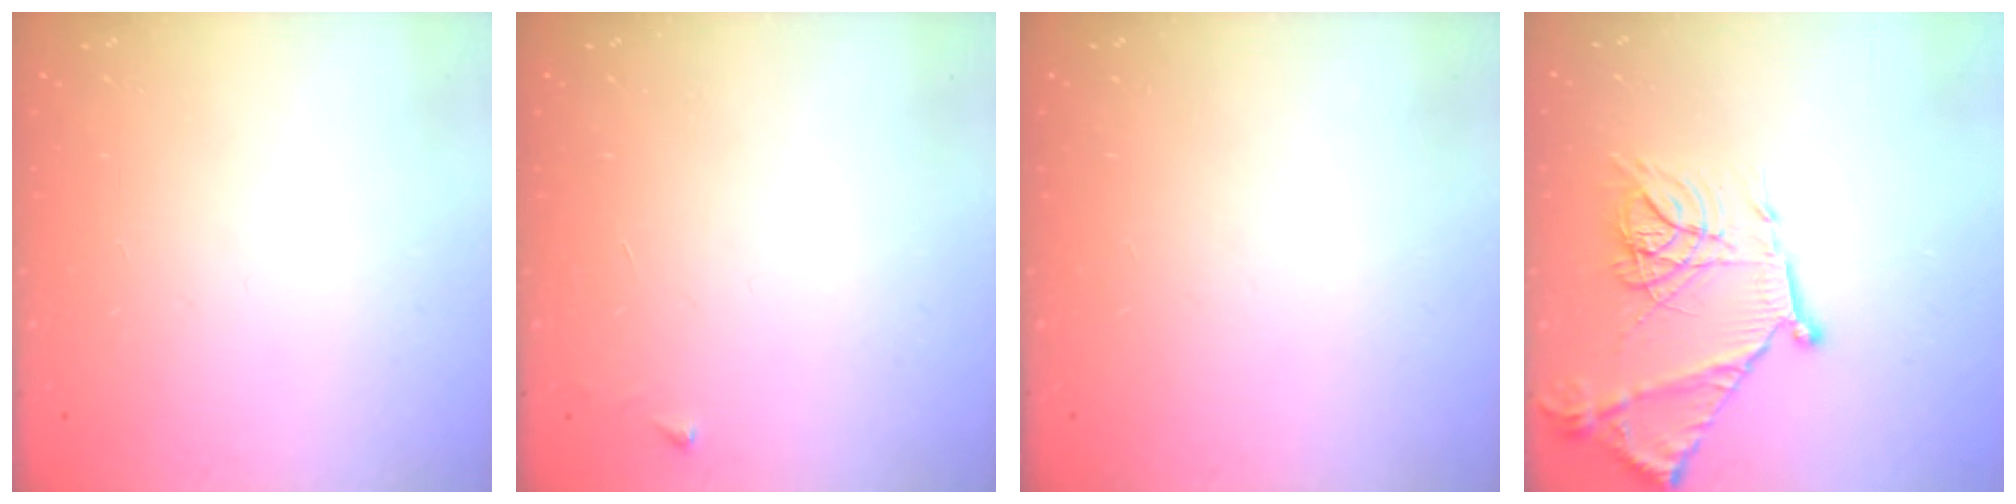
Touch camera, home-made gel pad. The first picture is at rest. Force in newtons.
{"total": 2.6, "press": 2.6, "slide": 0.3}
{"total": 0.0}
{"total": 16.5, "press": 16.4, "slide": 1.1}